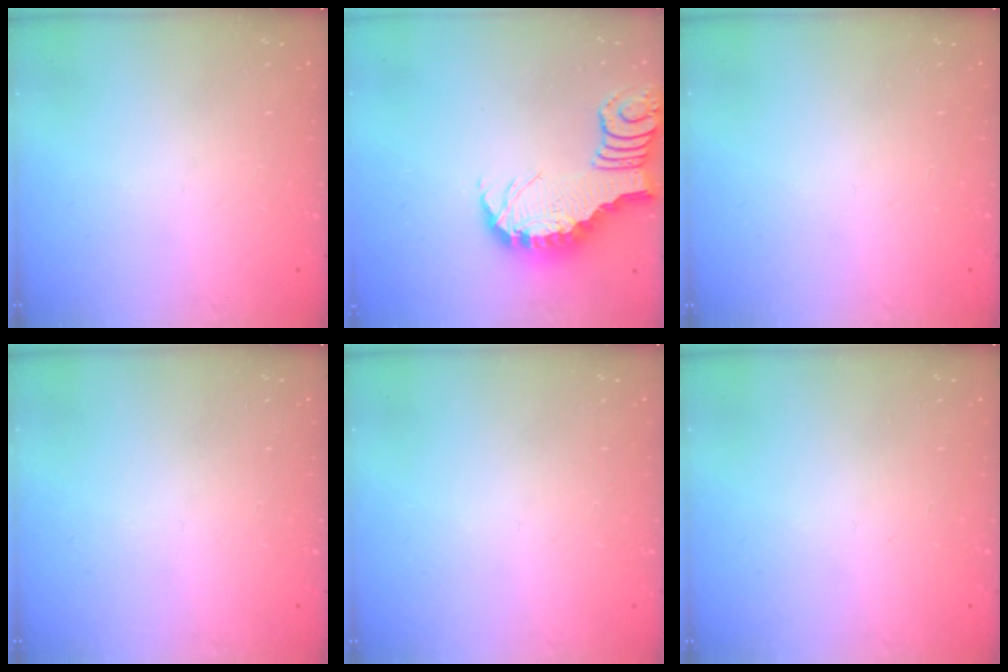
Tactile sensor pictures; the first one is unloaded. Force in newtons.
{"total": 3.1, "press": 3.0, "slide": 0.5}
{"total": 0.0}
{"total": 0.0}
{"total": 0.0}
{"total": 0.0}